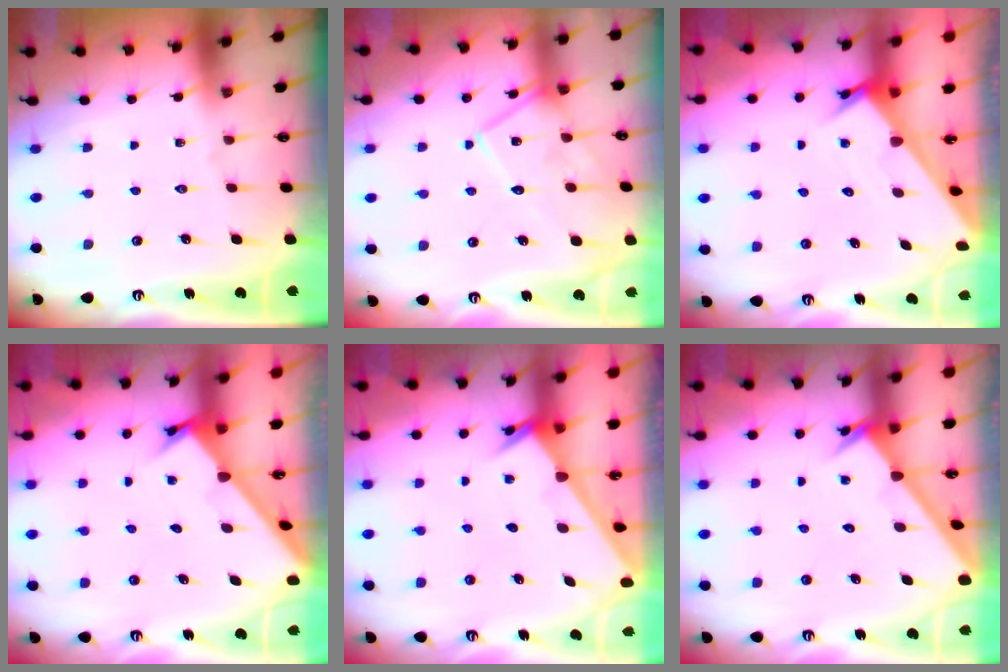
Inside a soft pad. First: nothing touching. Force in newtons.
{"total": 12.3, "press": 12.3, "slide": 0.5}
{"total": 2.3, "press": 2.3, "slide": 0.1}
{"total": 1.8, "press": 1.8, "slide": 0.2}
{"total": 2.4, "press": 2.4, "slide": 0.2}
{"total": 2.6, "press": 2.6, "slide": 0.1}